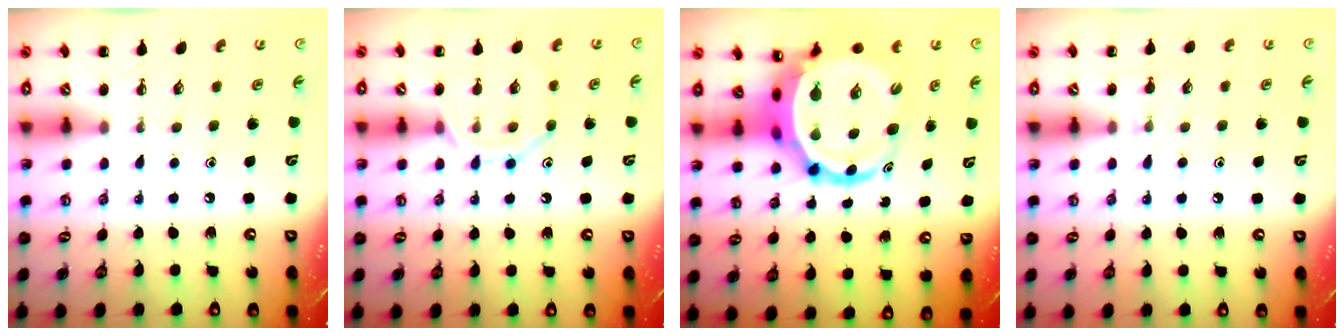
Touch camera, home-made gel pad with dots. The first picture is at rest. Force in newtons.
{"total": 10.5, "press": 10.5, "slide": 0.6}
{"total": 9.5, "press": 9.1, "slide": 2.7}
{"total": 5.7, "press": 5.4, "slide": 1.7}